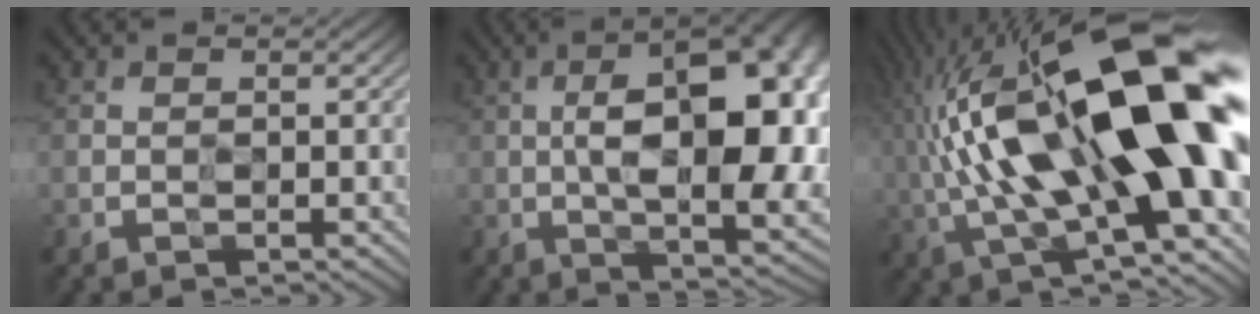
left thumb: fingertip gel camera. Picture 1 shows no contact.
{"total": 17.2, "force": [-0.2, 7.9, 15.2], "torque": [-0.190, 0.028, -0.023]}
{"total": 20.9, "force": [1.3, 7.5, 19.5], "torque": [-0.367, 0.012, 0.015]}